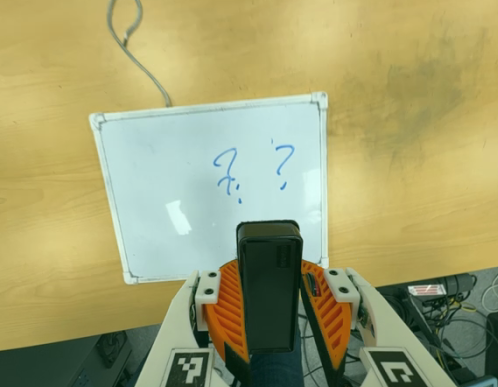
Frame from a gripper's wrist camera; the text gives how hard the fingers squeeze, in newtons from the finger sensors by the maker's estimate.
{"total": 6.6, "left": 7.0, "right": 6.2}